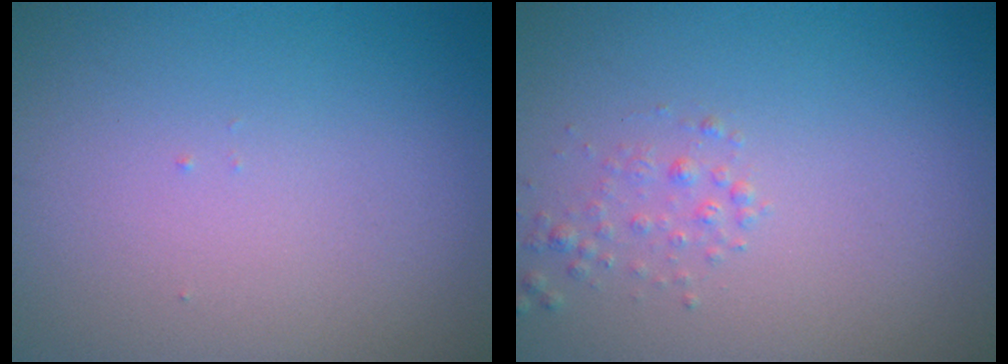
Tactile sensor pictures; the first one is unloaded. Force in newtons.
{"total": 1.2, "press": 1.2, "slide": 0.1}